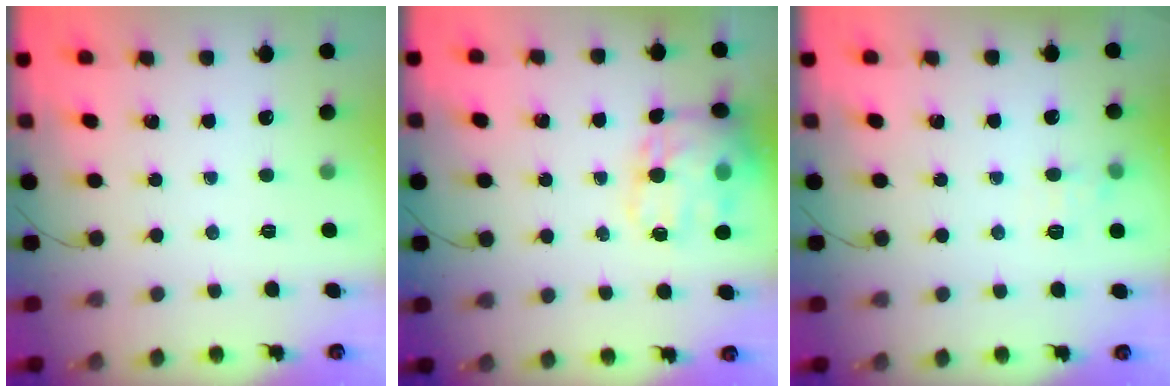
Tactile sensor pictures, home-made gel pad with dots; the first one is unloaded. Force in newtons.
{"total": 17.9, "press": 17.6, "slide": 3.1}
{"total": 6.7, "press": 6.5, "slide": 1.5}